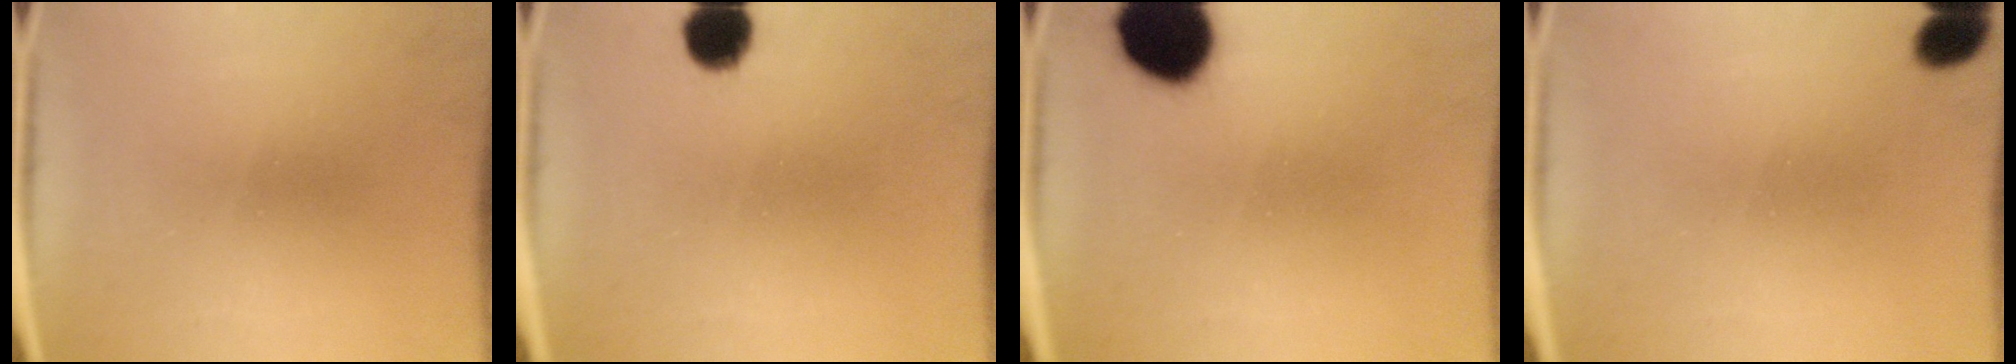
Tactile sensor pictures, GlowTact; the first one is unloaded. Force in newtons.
{"total": 5.6}
{"total": 14.2}
{"total": 4.7}